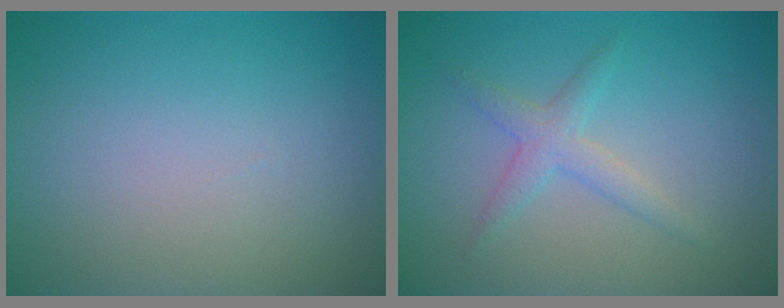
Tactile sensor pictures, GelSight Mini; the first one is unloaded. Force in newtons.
{"total": 2.1, "press": 2.1, "slide": 0.1}